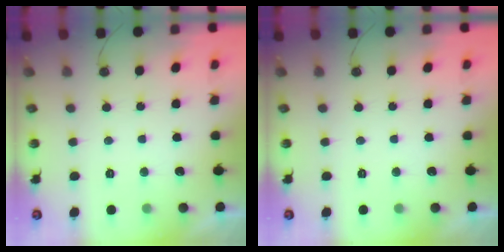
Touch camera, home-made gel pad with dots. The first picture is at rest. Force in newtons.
{"total": 0.0}